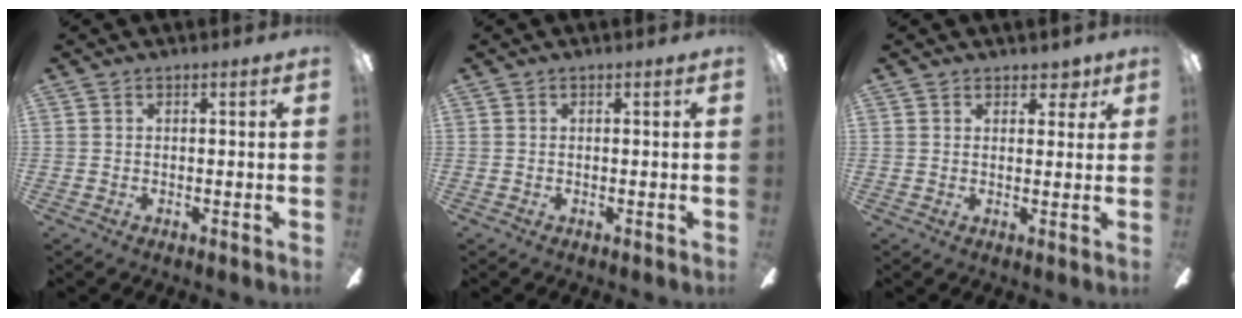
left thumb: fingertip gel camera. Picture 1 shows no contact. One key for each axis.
{"total": 0.0}
{"total": 3.8, "fx": 2.6, "fy": 2.4, "fz": 1.5, "tx": -0.010, "ty": -0.003, "tz": 0.043}